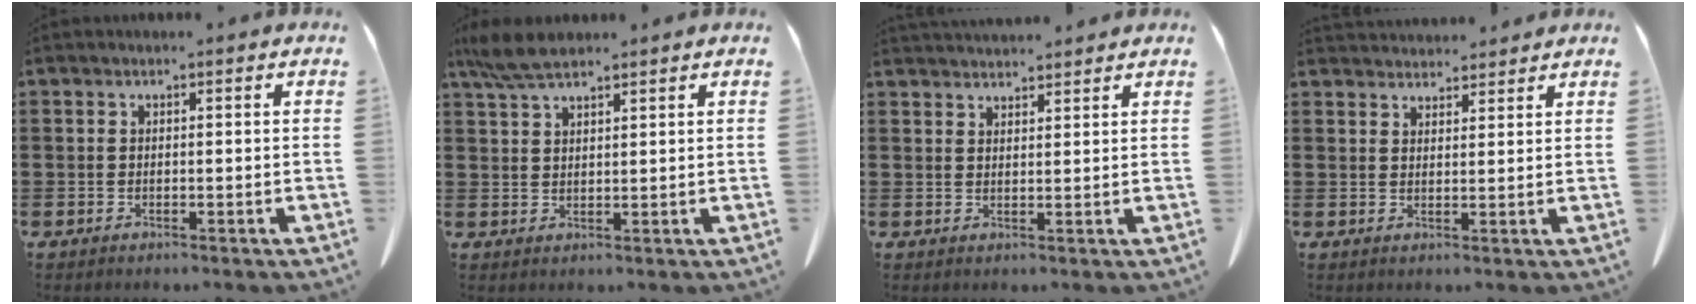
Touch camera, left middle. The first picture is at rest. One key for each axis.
{"total": 5.2, "fx": 4.0, "fy": 1.2, "fz": 3.1, "tx": -0.076, "ty": -0.005, "tz": 0.073}
{"total": 2.8, "fx": 2.8, "fy": 0.1, "fz": 0.1, "tx": -0.009, "ty": -0.005, "tz": 0.053}
{"total": 3.1, "fx": 3.1, "fy": 0.4, "fz": 0.0, "tx": -0.007, "ty": -0.009, "tz": 0.058}